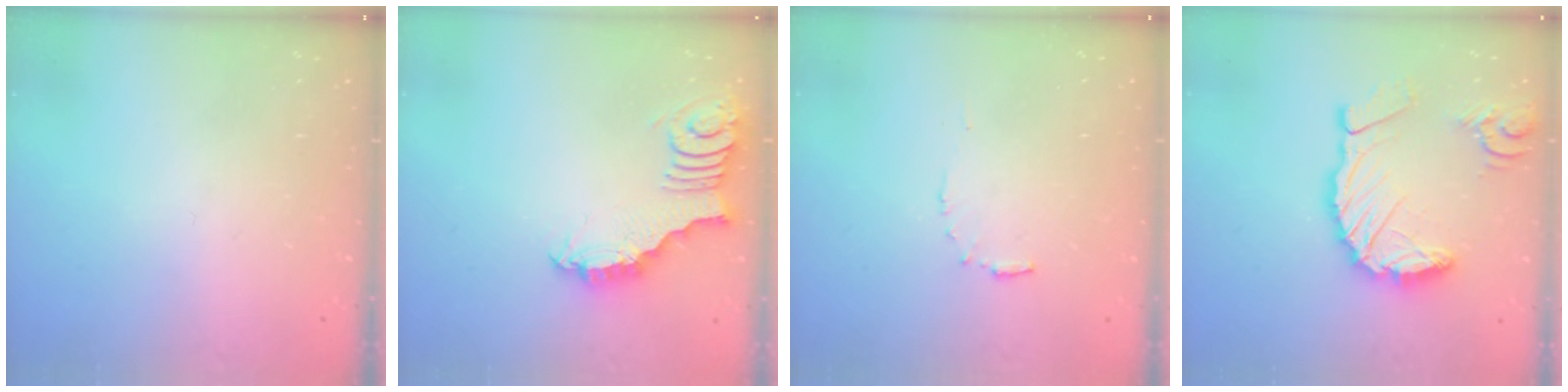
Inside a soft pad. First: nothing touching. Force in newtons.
{"total": 3.0, "press": 3.0, "slide": 0.1}
{"total": 5.1, "press": 5.1, "slide": 0.3}
{"total": 13.7, "press": 13.6, "slide": 1.7}